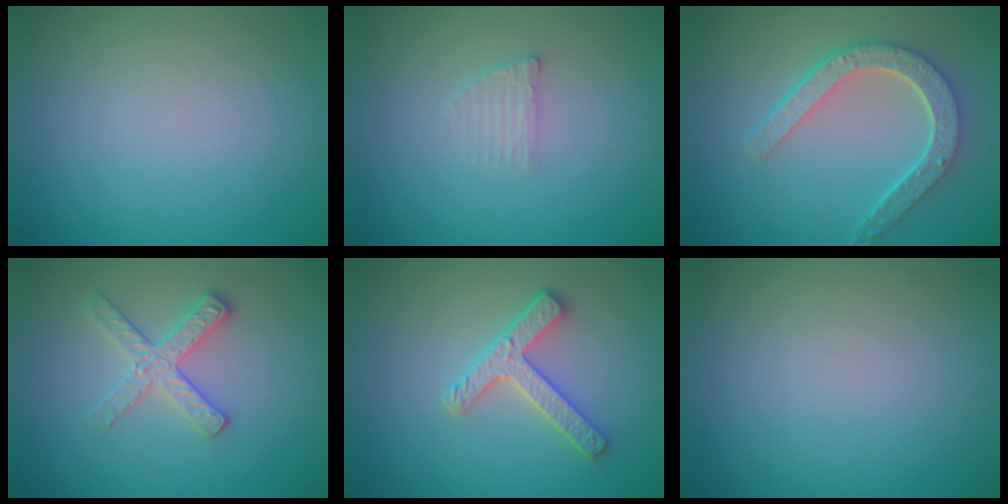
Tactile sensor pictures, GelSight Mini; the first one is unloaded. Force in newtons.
{"total": 1.2, "press": 1.2, "slide": 0.3}
{"total": 4.9, "press": 3.9, "slide": 3.0}
{"total": 2.7, "press": 2.6, "slide": 0.9}
{"total": 2.9, "press": 2.9, "slide": 0.5}
{"total": 0.0}